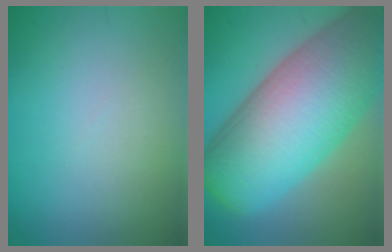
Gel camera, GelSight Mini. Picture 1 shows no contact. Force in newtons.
{"total": 16.9, "press": 16.9, "slide": 0.9}